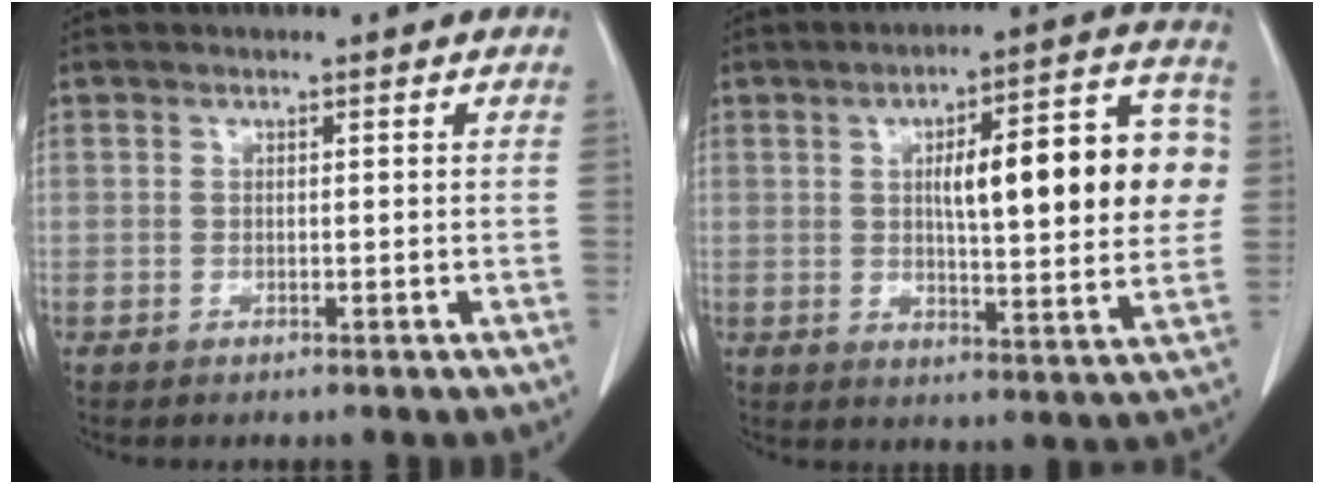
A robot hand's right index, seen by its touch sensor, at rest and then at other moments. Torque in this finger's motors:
{"motor_torque": [1.87, 0.27, 0.68, 0.20]}